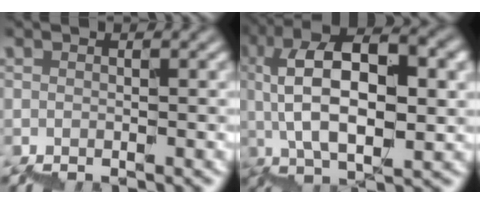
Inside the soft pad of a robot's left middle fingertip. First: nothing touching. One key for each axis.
{"total": 10.6, "fx": 3.7, "fy": 3.9, "fz": 9.1, "tx": -0.156, "ty": 0.025, "tz": 0.064}